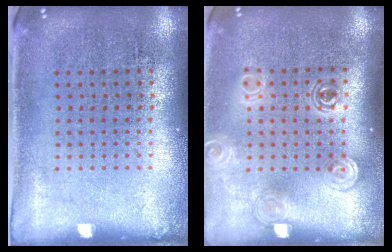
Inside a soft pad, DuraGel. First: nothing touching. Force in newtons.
{"total": 1.4, "press": 1.2, "slide": 0.7}